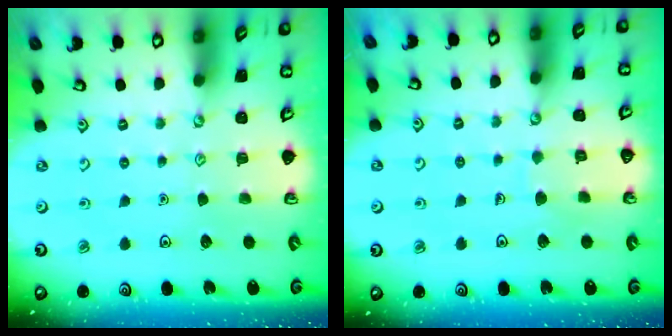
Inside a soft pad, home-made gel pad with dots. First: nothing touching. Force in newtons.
{"total": 5.3, "press": 5.3, "slide": 0.4}